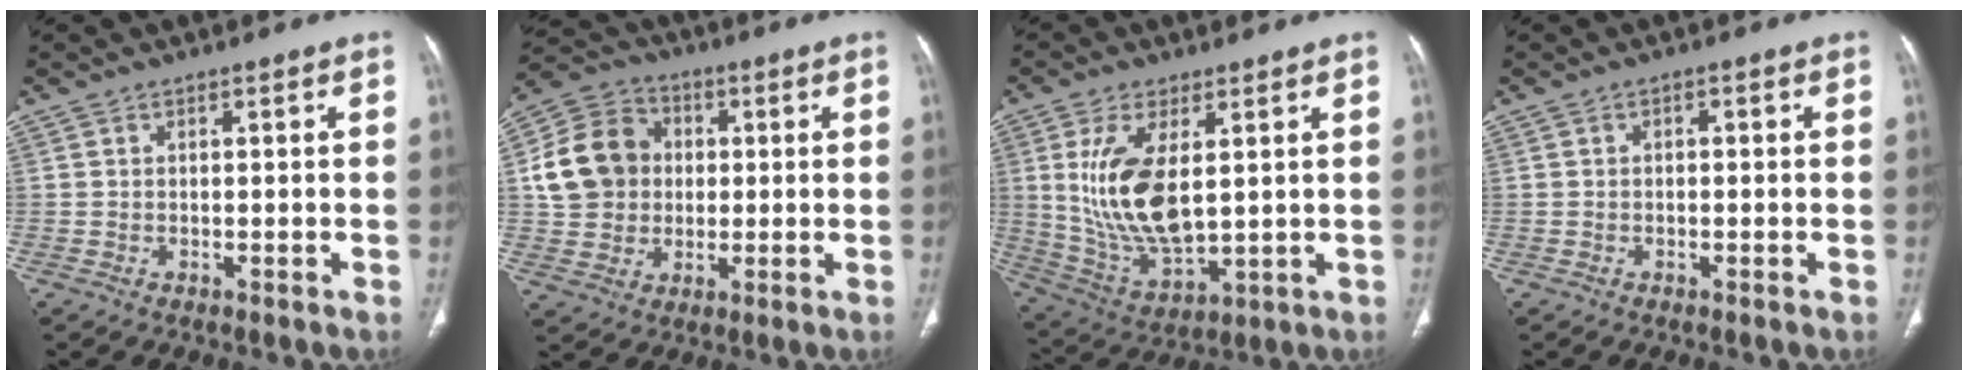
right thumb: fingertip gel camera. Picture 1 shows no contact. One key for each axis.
{"total": 13.8, "fx": 1.4, "fy": 12.0, "fz": 6.8, "tx": -0.110, "ty": 0.020, "tz": 0.023}
{"total": 14.8, "fx": 2.7, "fy": 6.9, "fz": 12.8, "tx": -0.254, "ty": -0.024, "tz": 0.070}
{"total": 0.6, "fx": -0.1, "fy": 0.4, "fz": 0.4, "tx": -0.001, "ty": 0.002, "tz": -0.005}